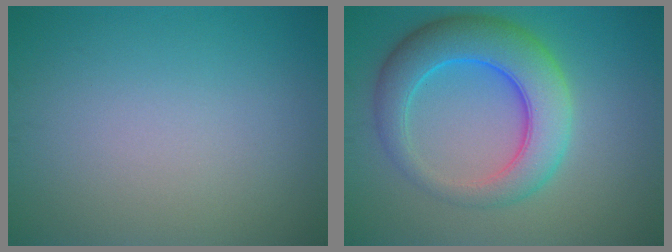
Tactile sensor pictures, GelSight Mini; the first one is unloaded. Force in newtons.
{"total": 7.6, "press": 7.6, "slide": 0.1}